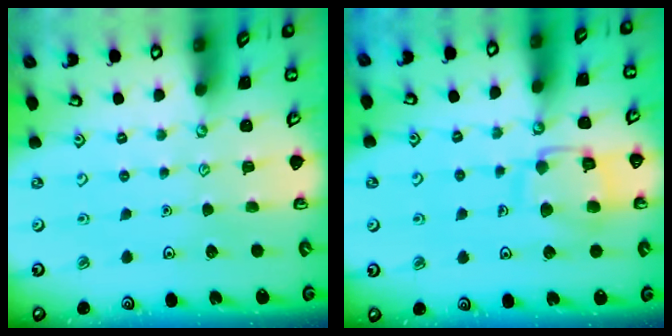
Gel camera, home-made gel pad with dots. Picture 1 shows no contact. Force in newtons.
{"total": 12.3, "press": 12.2, "slide": 1.1}